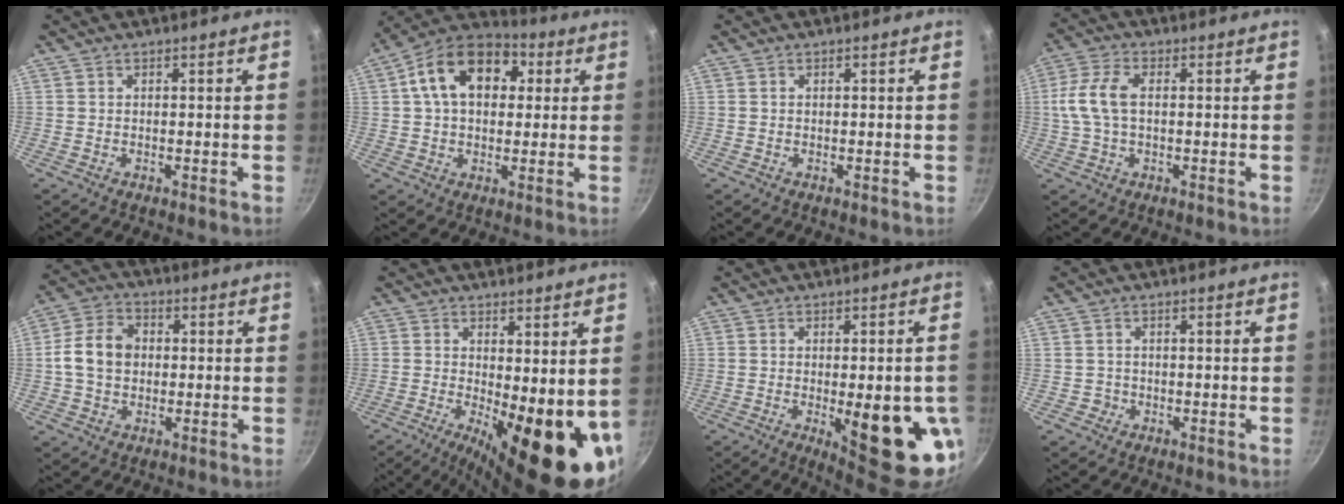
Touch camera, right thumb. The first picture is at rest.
{"total": 16.2, "force": [4.0, 11.0, 11.1], "torque": [-0.154, 0.023, 0.046]}
{"total": 0.0}
{"total": 8.1, "force": [0.6, 4.6, 6.6], "torque": [-0.141, 0.016, 0.004]}
{"total": 9.2, "force": [0.3, 7.1, 5.9], "torque": [-0.092, 0.018, -0.008]}
{"total": 16.4, "force": [-1.6, 5.7, 15.3], "torque": [-0.187, -0.027, -0.016]}
{"total": 16.6, "force": [-4.1, 5.5, 15.1], "torque": [-0.171, 0.000, -0.042]}
{"total": 1.4, "force": [-0.5, 1.3, 0.1], "torque": [0.005, 0.007, -0.005]}